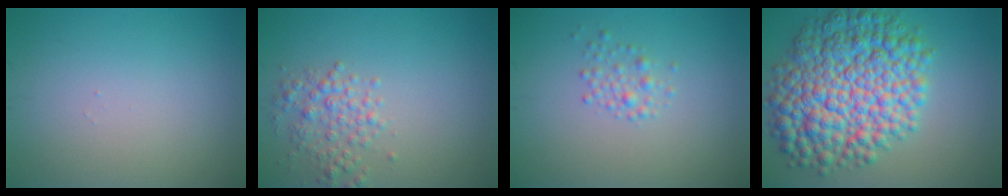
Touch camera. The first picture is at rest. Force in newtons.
{"total": 2.5, "press": 2.5, "slide": 0.1}
{"total": 1.4, "press": 1.4, "slide": 0.0}
{"total": 12.2, "press": 12.2, "slide": 0.2}